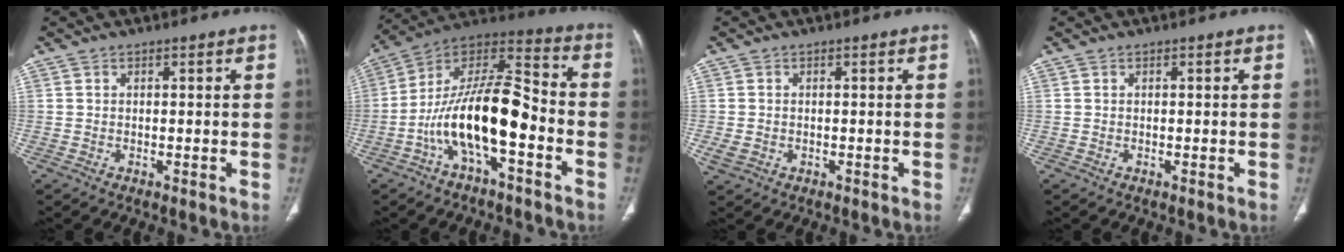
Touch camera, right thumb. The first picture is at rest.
{"total": 17.6, "force": [-5.6, 6.7, 15.3], "torque": [-0.268, 0.074, -0.100]}
{"total": 2.2, "force": [-0.4, 1.7, 1.2], "torque": [-0.034, 0.002, 0.000]}
{"total": 0.0}